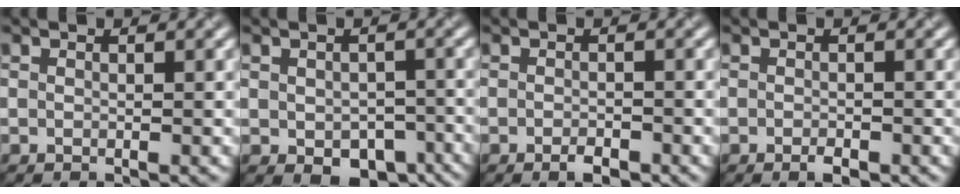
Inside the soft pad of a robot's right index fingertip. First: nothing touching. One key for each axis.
{"total": 4.8, "fx": -2.1, "fy": 3.0, "fz": 3.1, "tx": -0.037, "ty": -0.018, "tz": -0.020}
{"total": 1.5, "fx": -0.9, "fy": 0.6, "fz": 1.0, "tx": -0.016, "ty": -0.003, "tz": -0.015}
{"total": 1.2, "fx": -0.7, "fy": 0.4, "fz": 0.9, "tx": -0.014, "ty": -0.003, "tz": -0.011}